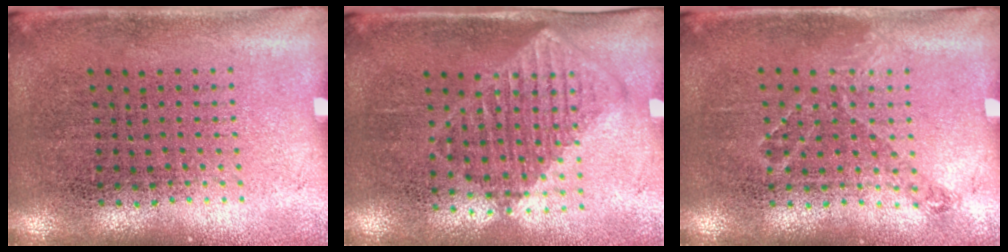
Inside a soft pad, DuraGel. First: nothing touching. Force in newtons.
{"total": 1.2, "press": 1.1, "slide": 0.5}
{"total": 0.8, "press": 0.7, "slide": 0.4}